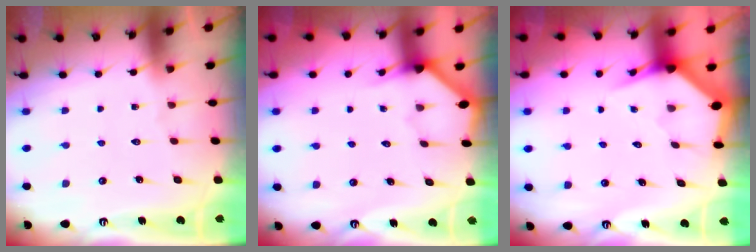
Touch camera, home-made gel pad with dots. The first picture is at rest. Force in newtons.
{"total": 2.5, "press": 2.5, "slide": 0.2}
{"total": 3.4, "press": 3.4, "slide": 0.5}